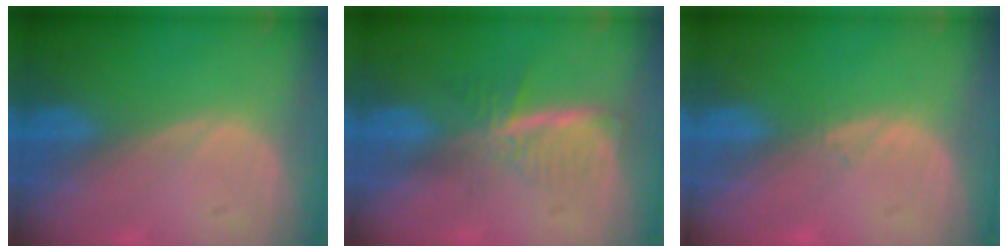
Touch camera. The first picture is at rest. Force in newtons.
{"total": 6.0, "press": 5.2, "slide": 3.0}
{"total": 0.6, "press": 0.5, "slide": 0.4}